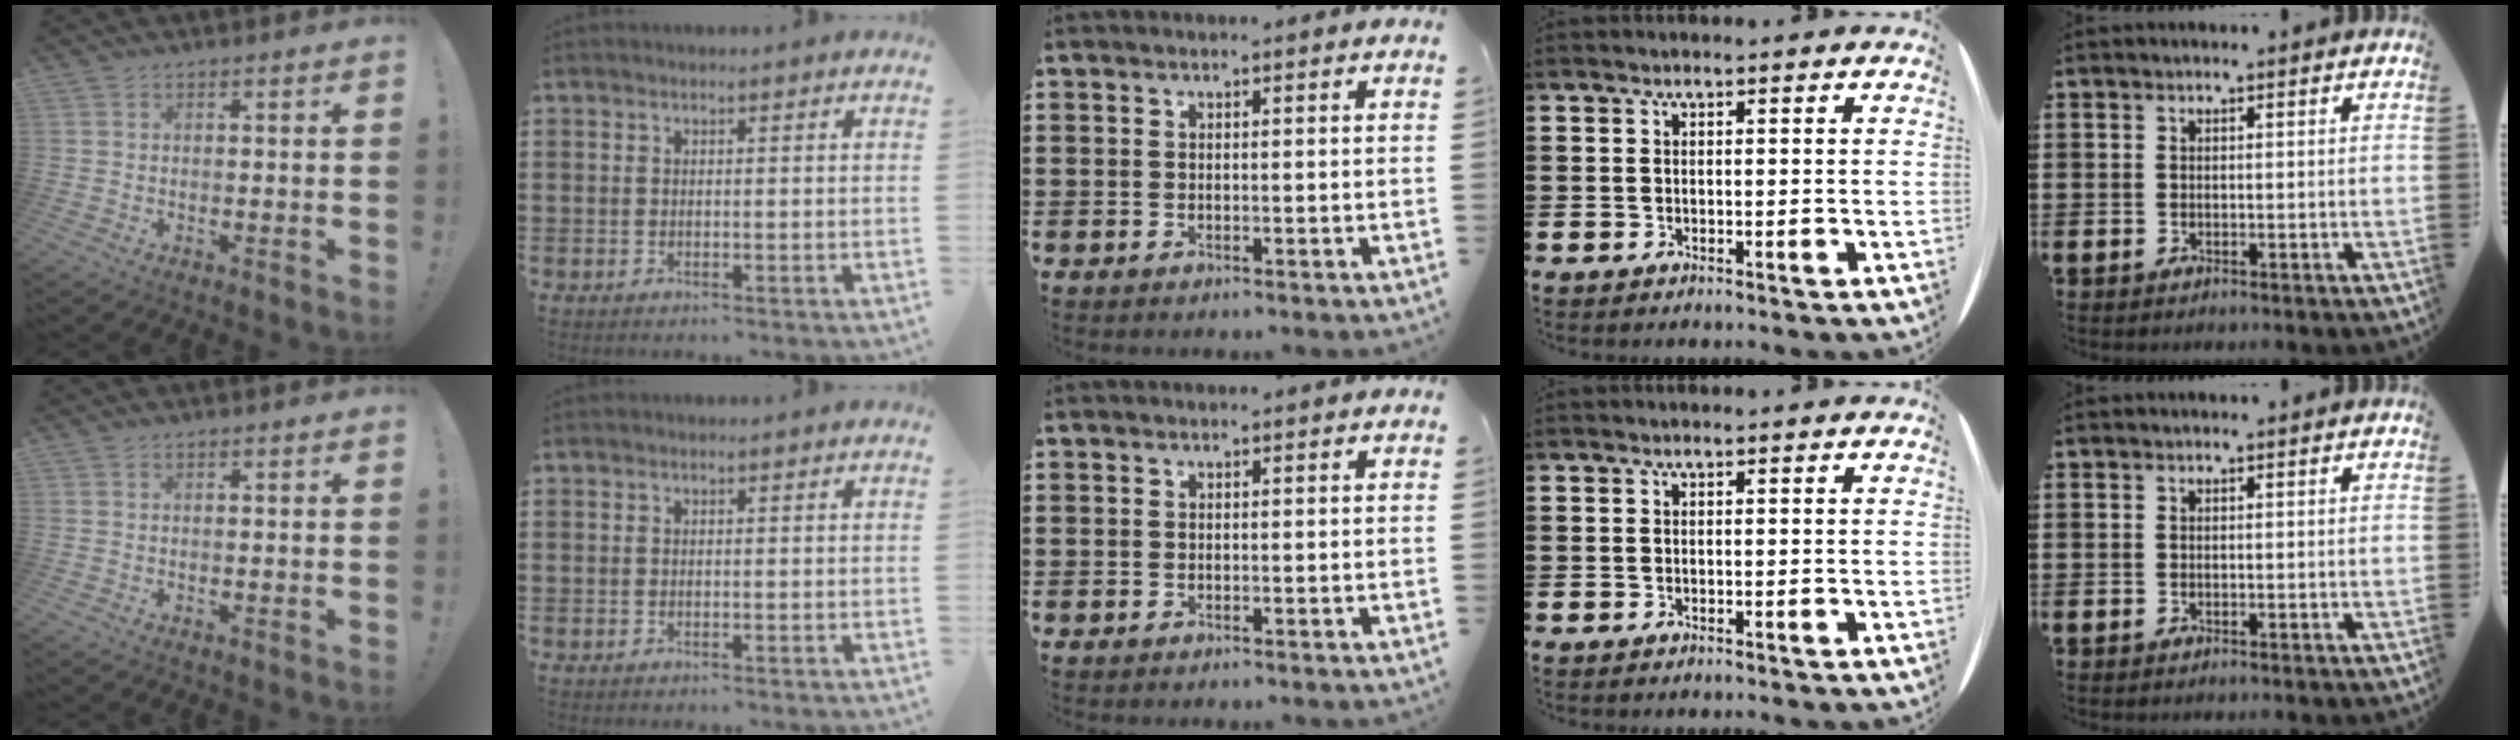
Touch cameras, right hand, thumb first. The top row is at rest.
{}